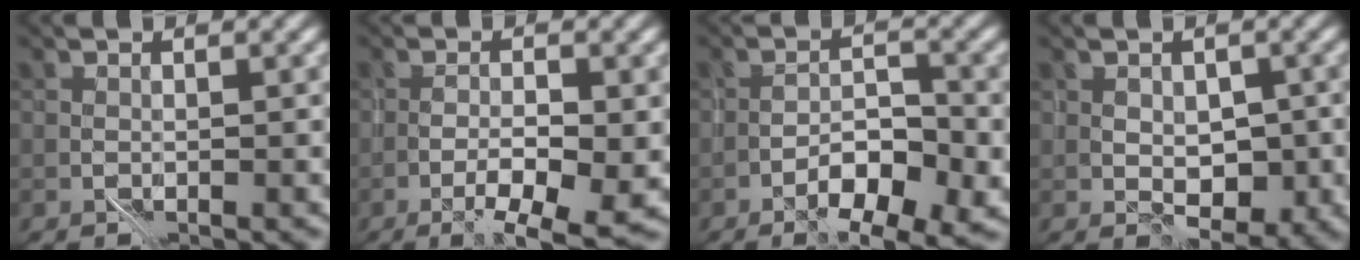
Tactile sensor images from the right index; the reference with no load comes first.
{"total": 3.9, "force": [-1.5, 0.5, 3.5], "torque": [-0.056, -0.001, -0.023]}
{"total": 4.7, "force": [-2.6, 1.6, 3.6], "torque": [-0.050, 0.007, -0.044]}
{"total": 3.2, "force": [0.0, 1.9, 2.5], "torque": [-0.032, -0.003, 0.002]}